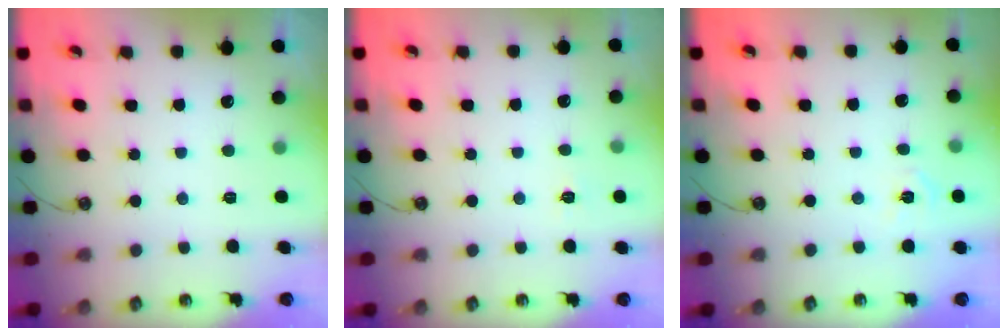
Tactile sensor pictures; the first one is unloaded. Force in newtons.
{"total": 3.7, "press": 3.6, "slide": 0.5}
{"total": 3.2, "press": 3.2, "slide": 0.4}